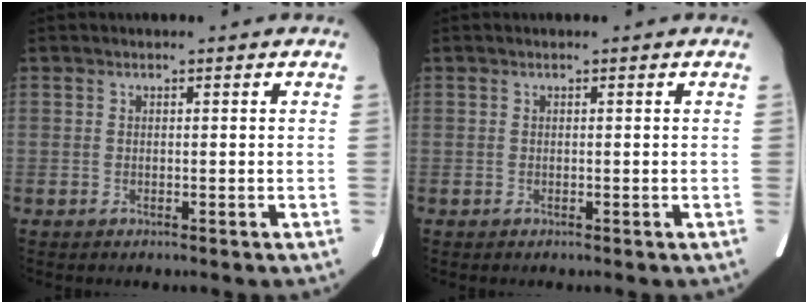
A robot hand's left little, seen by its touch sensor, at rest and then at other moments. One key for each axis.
{"total": 0.0}